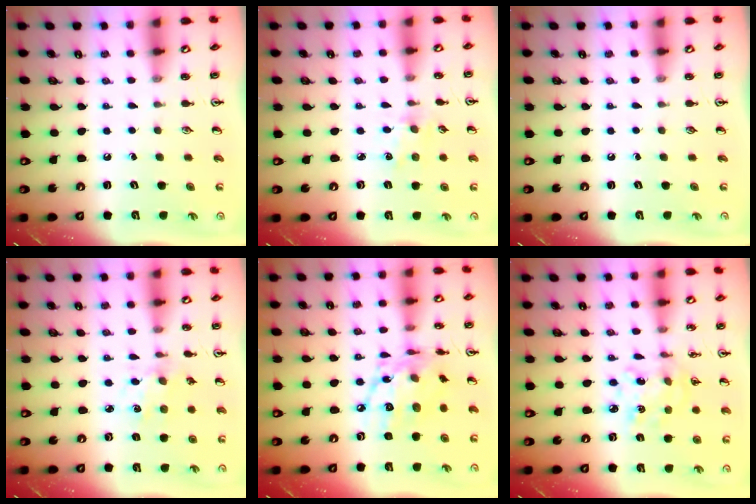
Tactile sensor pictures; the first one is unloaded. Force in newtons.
{"total": 2.3, "press": 2.2, "slide": 0.4}
{"total": 0.0}
{"total": 1.5, "press": 1.4, "slide": 0.4}
{"total": 15.7, "press": 15.7, "slide": 1.2}
{"total": 7.1, "press": 7.1, "slide": 0.4}